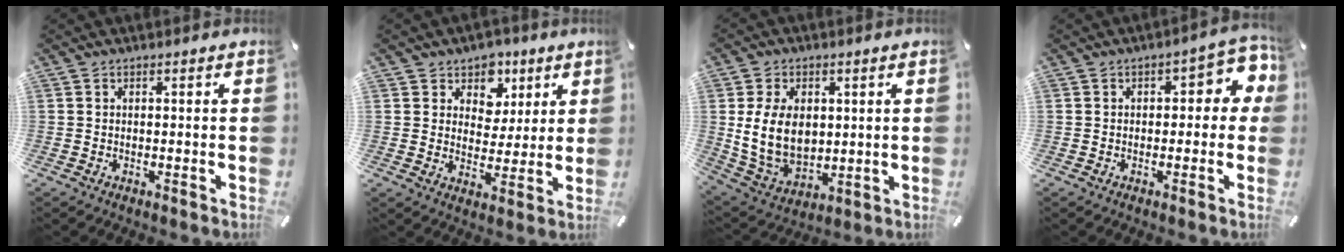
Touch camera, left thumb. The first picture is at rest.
{"total": 7.8, "force": [3.6, 6.7, 1.3], "torque": [-0.022, -0.029, 0.063]}
{"total": 12.9, "force": [1.8, 9.6, 8.5], "torque": [-0.178, 0.002, 0.032]}
{"total": 7.6, "force": [1.2, 4.1, 6.3], "torque": [-0.079, -0.002, 0.013]}